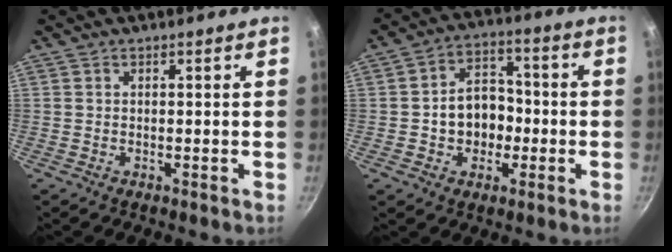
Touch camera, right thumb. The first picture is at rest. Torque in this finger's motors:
{"motor_torque": [-0.29, 0.55, 0.06, 0.10, 0.06]}